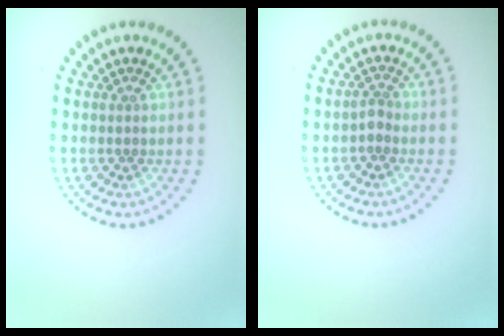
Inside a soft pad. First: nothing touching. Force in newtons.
{"total": 1.0, "press": 0.7, "slide": 0.7}